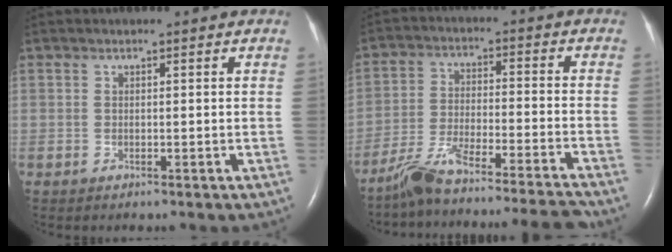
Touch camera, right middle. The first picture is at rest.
{"total": 16.0, "force": [-14.6, -1.3, 6.5], "torque": [-0.119, -0.013, -0.238]}